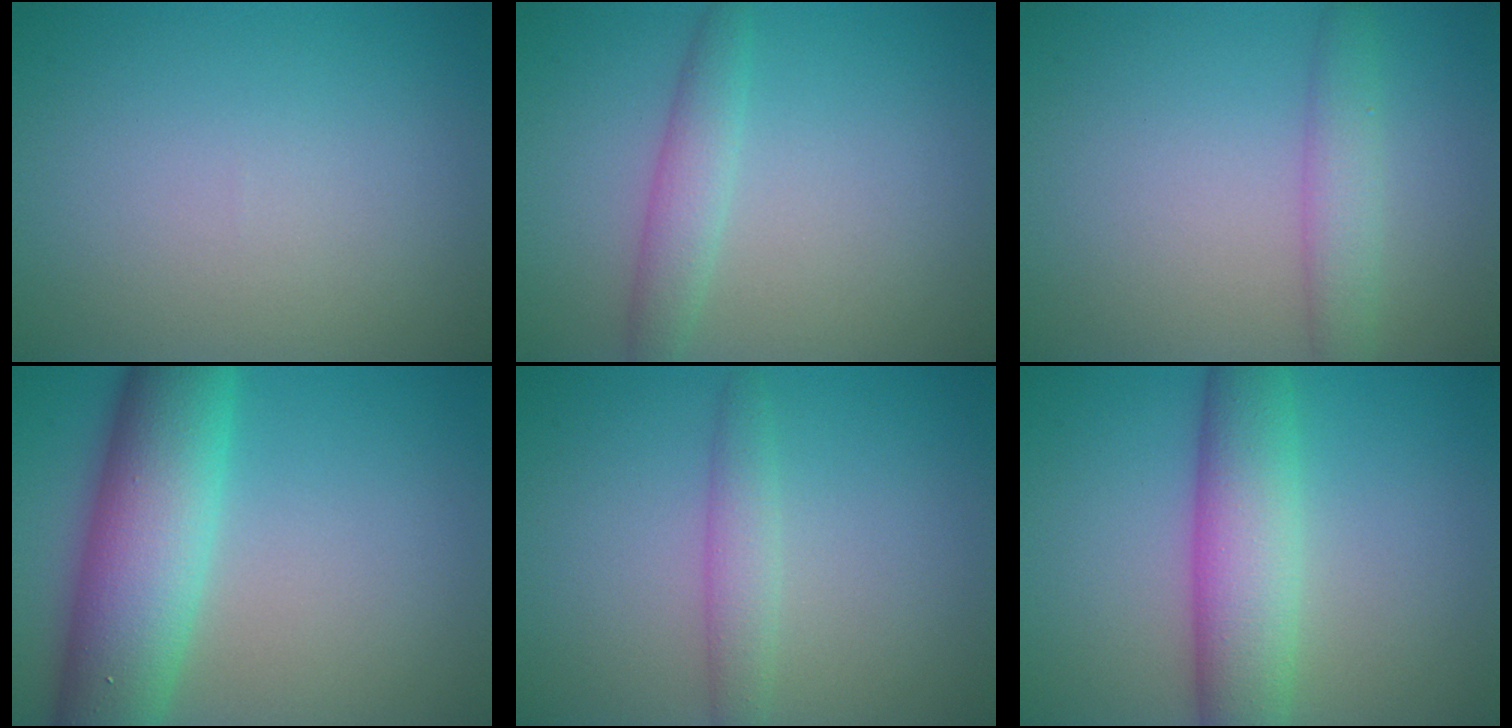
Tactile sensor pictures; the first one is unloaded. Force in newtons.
{"total": 2.5, "press": 2.5, "slide": 0.1}
{"total": 2.7, "press": 2.7, "slide": 0.2}
{"total": 10.1, "press": 10.0, "slide": 0.5}
{"total": 2.1, "press": 2.1, "slide": 0.1}
{"total": 5.9, "press": 5.9, "slide": 0.3}